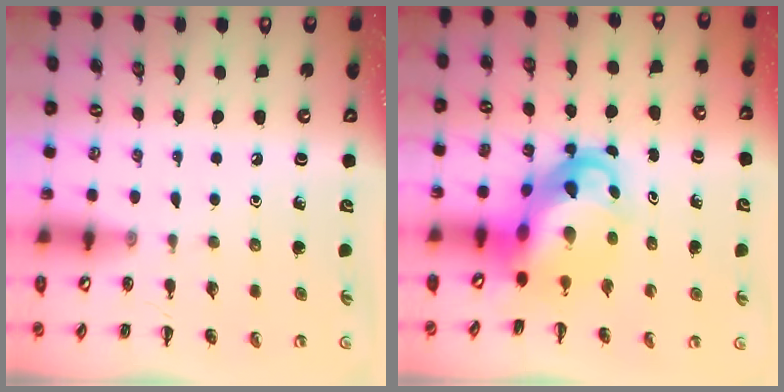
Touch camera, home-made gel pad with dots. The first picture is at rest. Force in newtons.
{"total": 7.7, "press": 7.4, "slide": 2.2}